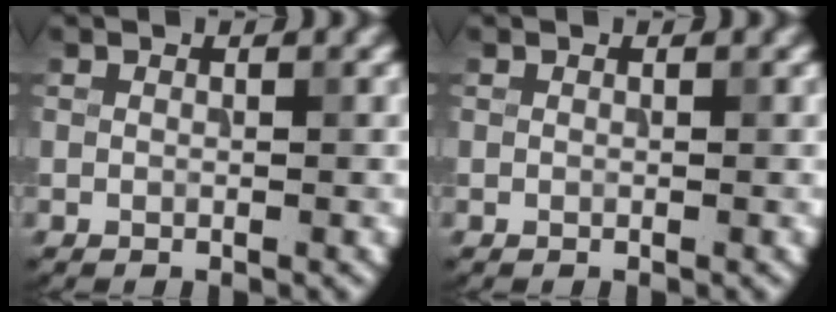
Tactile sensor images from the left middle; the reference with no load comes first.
{"total": 0.0}